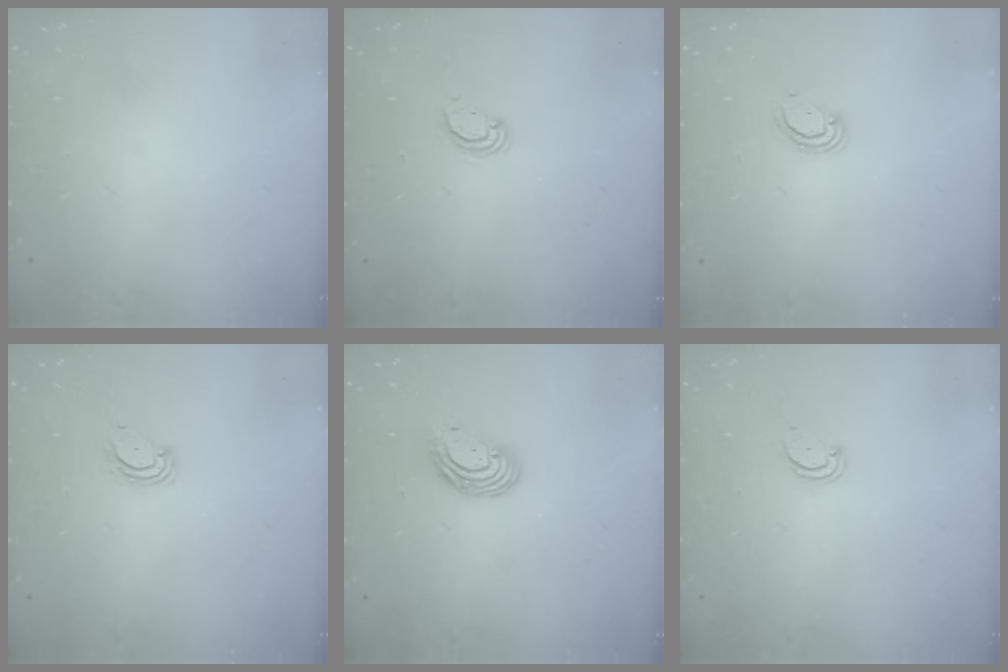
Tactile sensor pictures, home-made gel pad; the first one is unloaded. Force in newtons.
{"total": 3.3, "press": 3.3, "slide": 0.2}
{"total": 3.6, "press": 3.6, "slide": 0.3}
{"total": 3.2, "press": 3.2, "slide": 0.3}
{"total": 8.2, "press": 8.1, "slide": 1.3}
{"total": 2.5, "press": 2.5, "slide": 0.3}